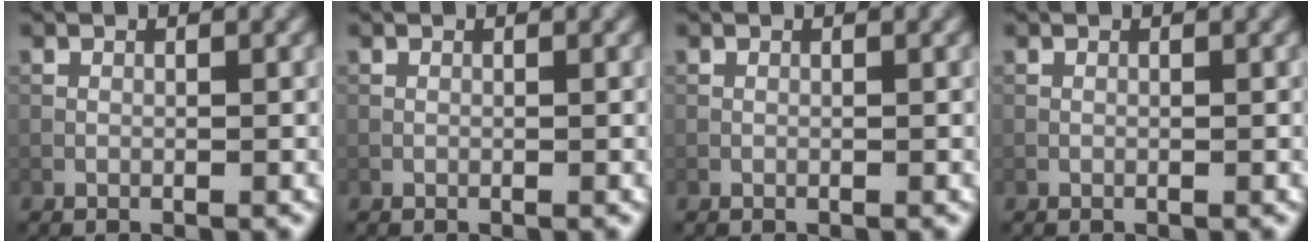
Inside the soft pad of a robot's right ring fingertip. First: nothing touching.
{"total": 0.0}
{"total": 0.0}
{"total": 0.0}